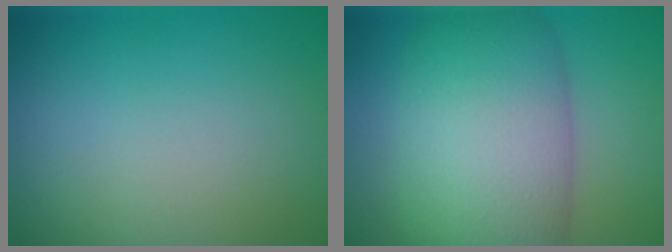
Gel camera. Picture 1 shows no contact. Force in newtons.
{"total": 11.3, "press": 11.3, "slide": 0.3}